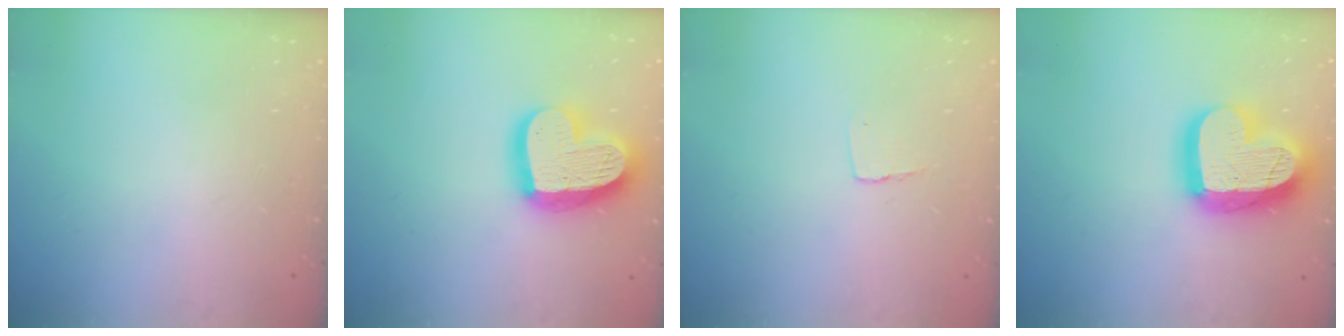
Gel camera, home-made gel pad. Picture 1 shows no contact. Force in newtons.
{"total": 21.7, "press": 21.6, "slide": 2.0}
{"total": 4.1, "press": 4.1, "slide": 0.2}
{"total": 23.3, "press": 23.3, "slide": 1.9}